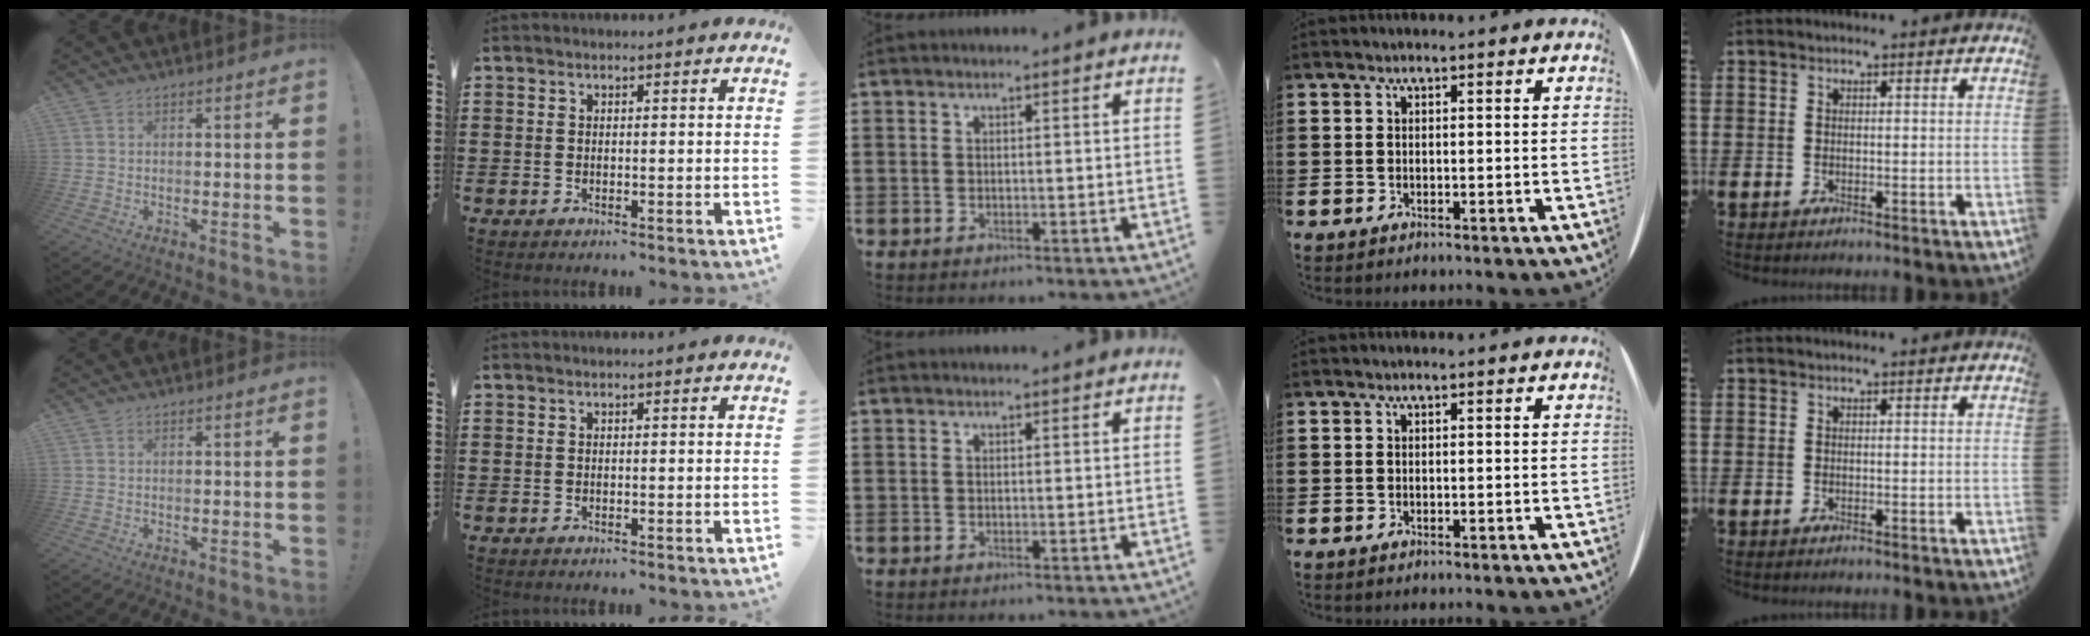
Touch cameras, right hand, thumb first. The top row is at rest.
{}